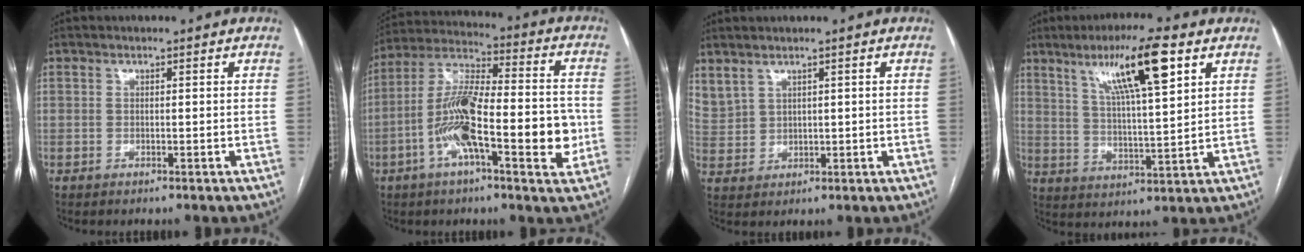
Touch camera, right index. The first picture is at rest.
{"total": 17.4, "force": [-4.1, 4.6, 16.3], "torque": [-0.291, 0.016, -0.072]}
{"total": 5.2, "force": [3.7, 3.1, 2.1], "torque": [-0.059, 0.008, 0.094]}
{"total": 12.7, "force": [6.7, 0.9, 10.8], "torque": [-0.190, 0.009, 0.114]}